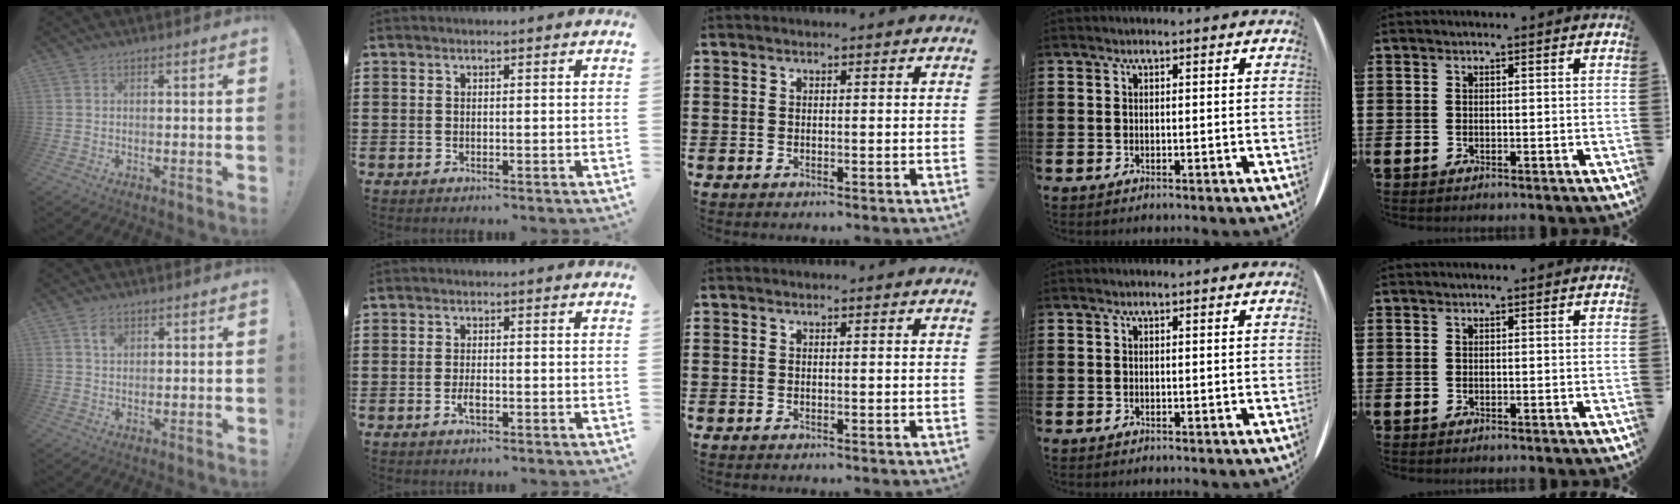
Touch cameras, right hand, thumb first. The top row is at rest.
{"thumb": {"total": 3.0, "force": [1.5, 1.9, 1.8], "torque": [-0.017, -0.004, 0.023]}, "index": {"total": 2.2, "force": [-0.8, 0.7, 1.9], "torque": [-0.043, -0.003, -0.017]}}